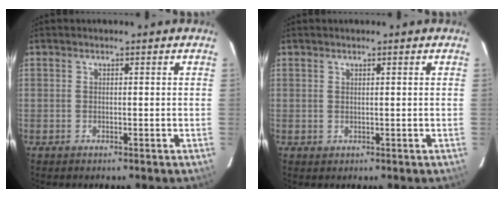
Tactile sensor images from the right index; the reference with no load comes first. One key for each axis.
{"total": 0.5, "fx": 0.4, "fy": 0.1, "fz": 0.3, "tx": -0.010, "ty": 0.004, "tz": 0.008}